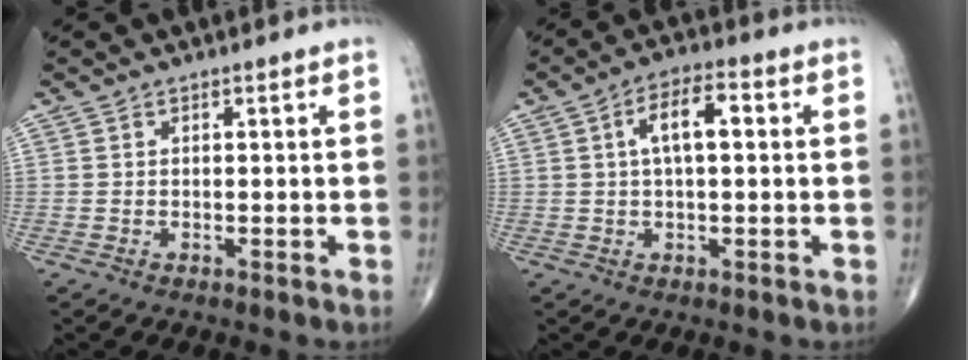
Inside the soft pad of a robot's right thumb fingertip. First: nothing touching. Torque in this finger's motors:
{"motor_torque": [1.18, 2.87, 0.88, 0.05, 0.09]}